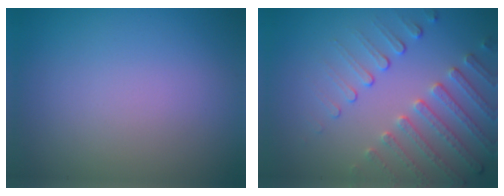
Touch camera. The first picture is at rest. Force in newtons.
{"total": 4.7, "press": 3.7, "slide": 3.0}